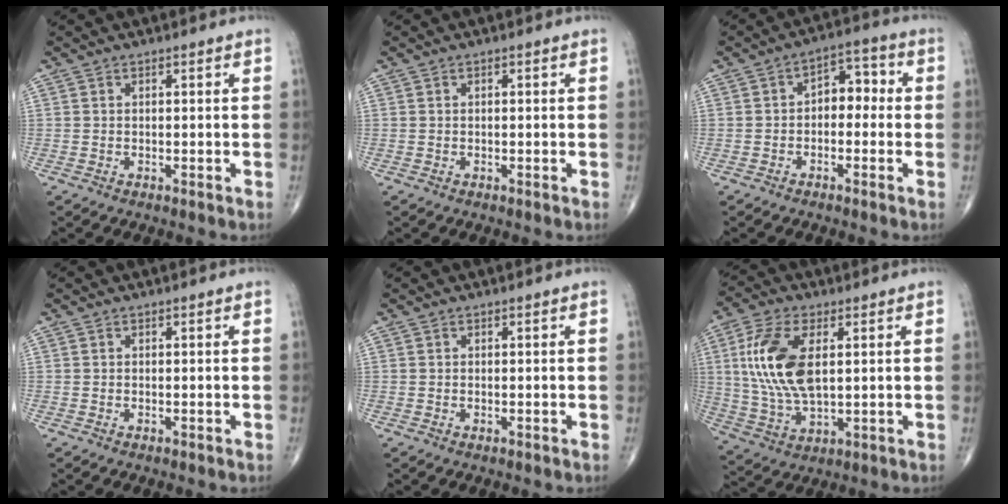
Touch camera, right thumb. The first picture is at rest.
{"total": 0.0}
{"total": 6.0, "force": [-0.4, 4.0, 4.5], "torque": [-0.033, 0.030, -0.021]}
{"total": 0.0}
{"total": 0.0}
{"total": 14.7, "force": [2.9, 7.3, 12.4], "torque": [-0.257, -0.007, 0.060]}